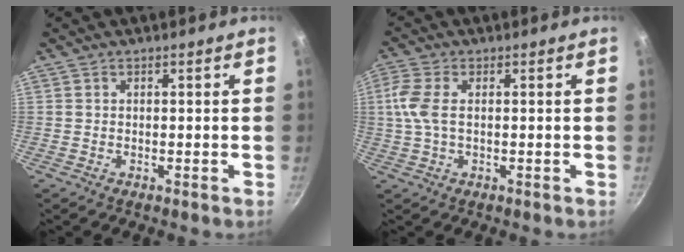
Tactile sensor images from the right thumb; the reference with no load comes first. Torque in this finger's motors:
{"motor_torque": [-0.37, 0.47, 0.05, 0.06, 0.07]}